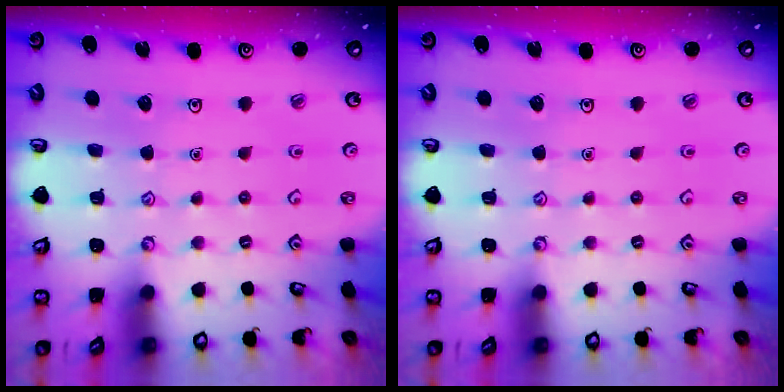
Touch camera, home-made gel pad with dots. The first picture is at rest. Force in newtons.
{"total": 0.0}